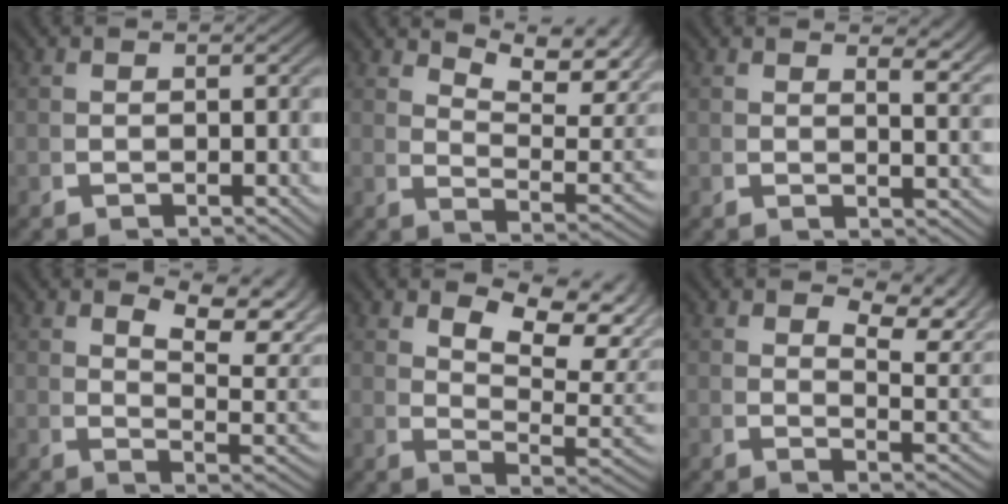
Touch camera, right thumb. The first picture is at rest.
{"total": 7.9, "force": [3.6, 3.8, 5.9], "torque": [-0.081, 0.002, 0.061]}
{"total": 3.4, "force": [2.2, 1.0, 2.4], "torque": [-0.024, -0.003, 0.033]}
{"total": 6.2, "force": [2.7, 2.4, 5.1], "torque": [-0.062, -0.001, 0.048]}
{"total": 8.2, "force": [1.9, 4.5, 6.6], "torque": [-0.097, -0.018, 0.044]}
{"total": 5.1, "force": [2.8, 1.8, 3.9], "torque": [-0.044, -0.002, 0.046]}